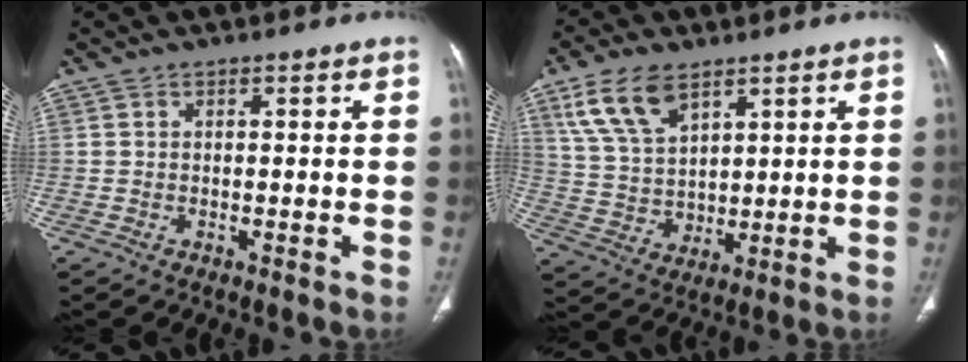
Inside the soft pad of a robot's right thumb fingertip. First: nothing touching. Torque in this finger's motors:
{"motor_torque": [-0.14, 0.18, 0.02, 0.04, 0.33]}